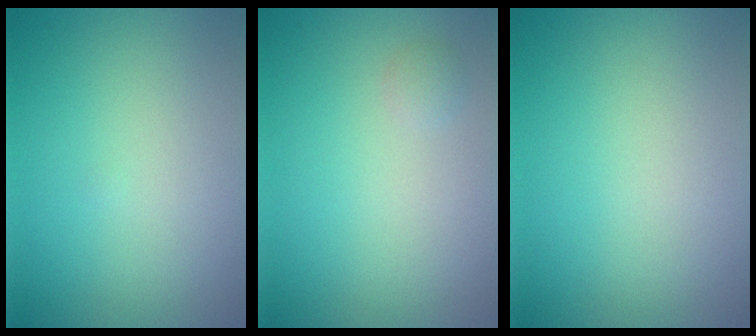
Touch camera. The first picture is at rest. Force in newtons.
{"total": 0.6, "press": 0.6, "slide": 0.0}
{"total": 0.0}